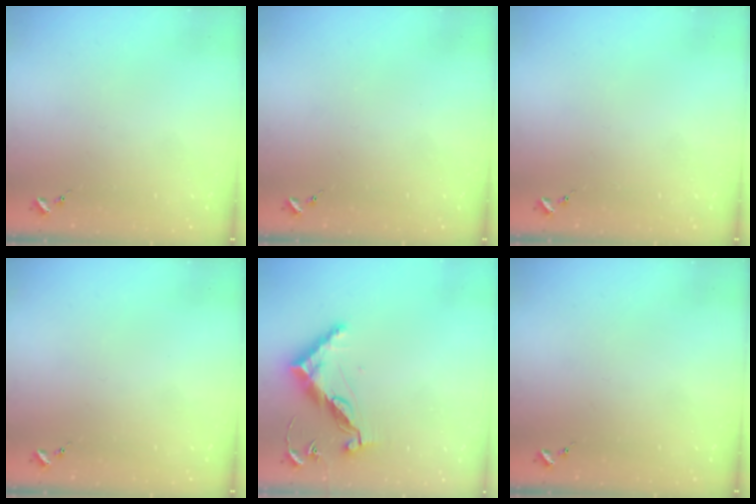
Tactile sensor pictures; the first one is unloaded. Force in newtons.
{"total": 0.0}
{"total": 0.0}
{"total": 0.0}
{"total": 12.1, "press": 12.0, "slide": 0.4}
{"total": 0.0}